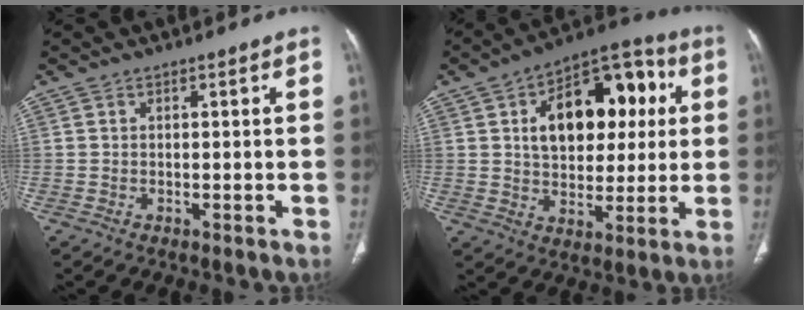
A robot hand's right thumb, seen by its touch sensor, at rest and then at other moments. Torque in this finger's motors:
{"motor_torque": [-0.81, 1.84, 1.31, 0.74, 0.13]}